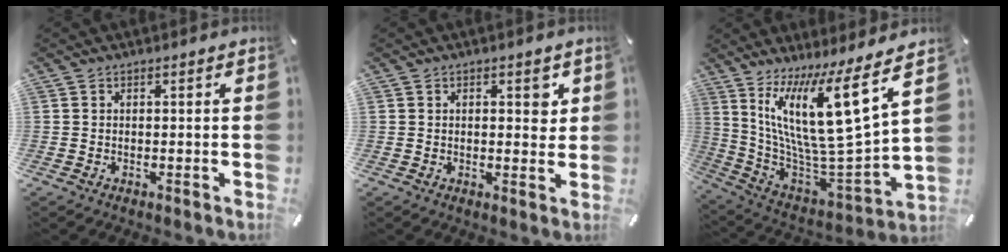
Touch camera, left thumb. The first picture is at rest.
{"total": 3.4, "force": [1.0, 1.9, 2.7], "torque": [-0.017, -0.008, 0.007]}
{"total": 20.9, "force": [10.9, 4.7, 17.2], "torque": [-0.330, -0.096, 0.174]}